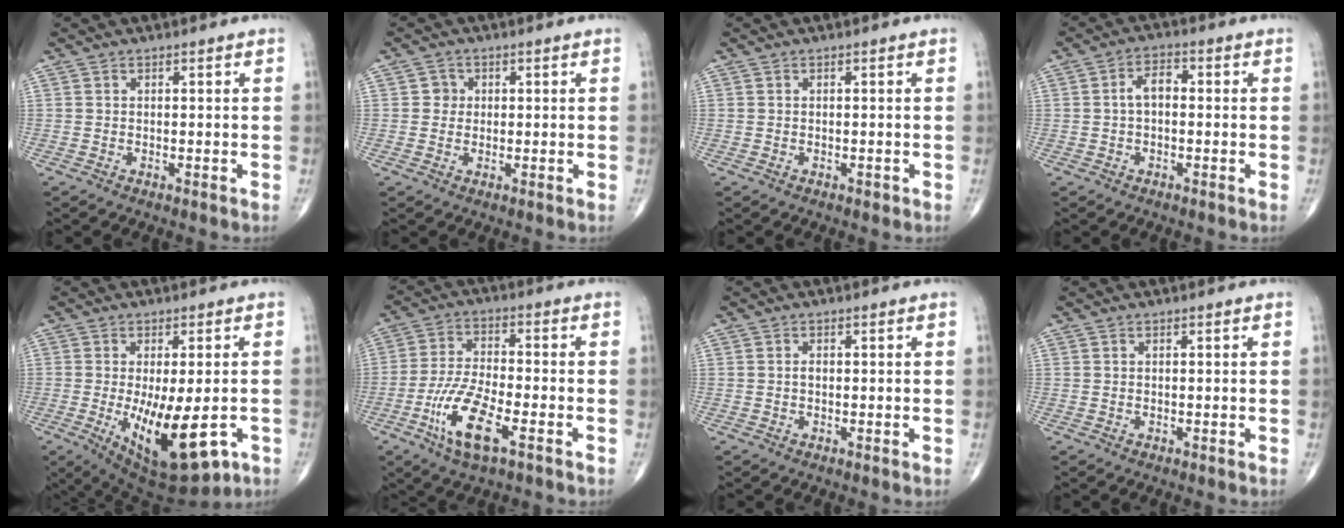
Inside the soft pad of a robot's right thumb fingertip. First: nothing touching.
{"total": 2.1, "force": [0.2, 2.1, 0.5], "torque": [0.006, 0.005, -0.002]}
{"total": 0.5, "force": [-0.3, 0.3, 0.3], "torque": [-0.003, 0.000, -0.005]}
{"total": 3.9, "force": [-0.2, 2.3, 3.1], "torque": [-0.049, 0.018, -0.012]}
{"total": 15.4, "force": [-4.1, 5.8, 13.7], "torque": [-0.216, -0.020, -0.040]}
{"total": 11.4, "force": [-5.1, 3.7, 9.5], "torque": [-0.196, 0.015, -0.095]}
{"total": 0.8, "force": [-0.1, 0.5, 0.5], "torque": [-0.009, 0.001, -0.003]}
{"total": 0.0}